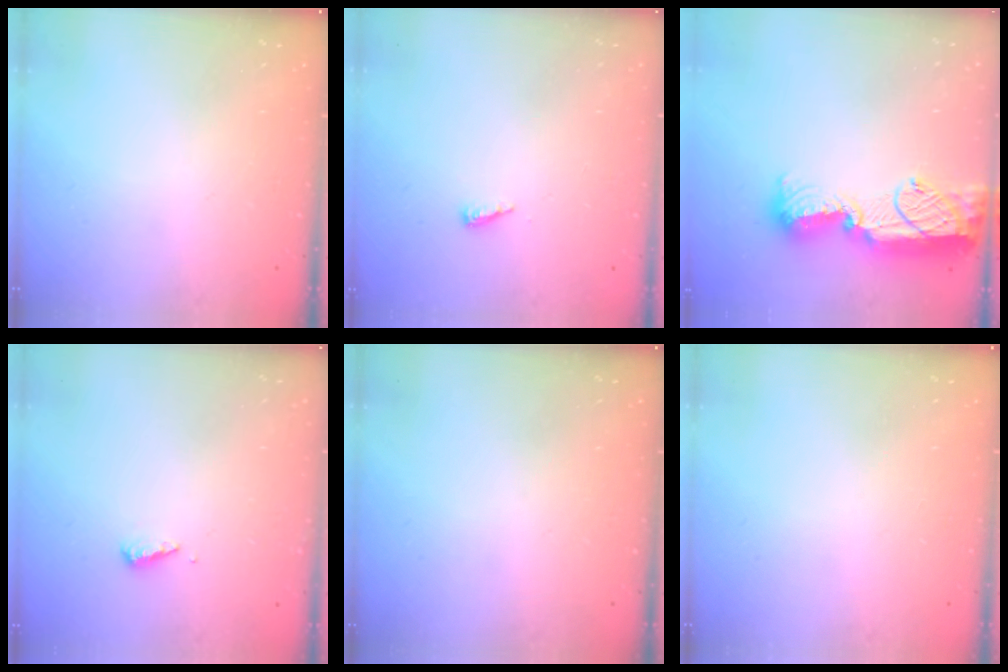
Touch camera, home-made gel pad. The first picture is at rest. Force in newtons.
{"total": 4.2, "press": 4.1, "slide": 0.4}
{"total": 17.4, "press": 16.6, "slide": 5.5}
{"total": 3.2, "press": 3.1, "slide": 0.3}
{"total": 0.0}
{"total": 0.0}